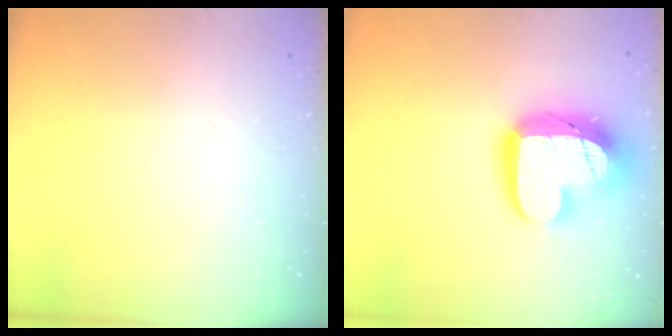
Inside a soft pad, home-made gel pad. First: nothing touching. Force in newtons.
{"total": 20.6, "press": 20.6, "slide": 1.5}